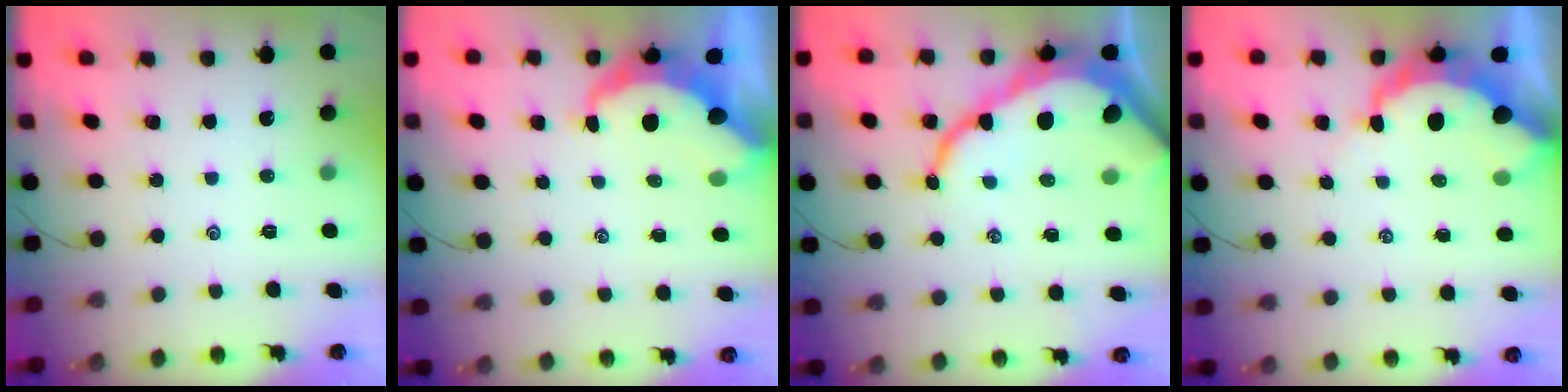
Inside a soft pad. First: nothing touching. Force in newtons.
{"total": 8.3, "press": 8.2, "slide": 1.3}
{"total": 18.3, "press": 18.2, "slide": 2.1}
{"total": 8.9, "press": 8.9, "slide": 0.9}